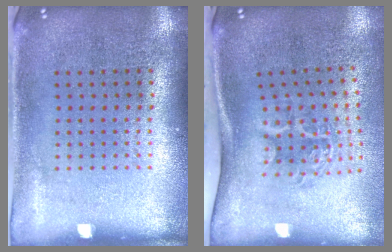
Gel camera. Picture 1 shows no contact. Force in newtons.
{"total": 2.0, "press": 1.3, "slide": 1.5}